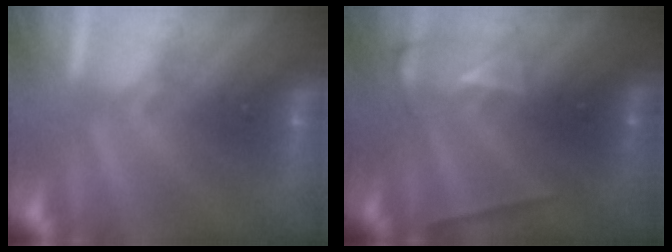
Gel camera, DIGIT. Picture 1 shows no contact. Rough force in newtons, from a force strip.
{"total": 2.1}